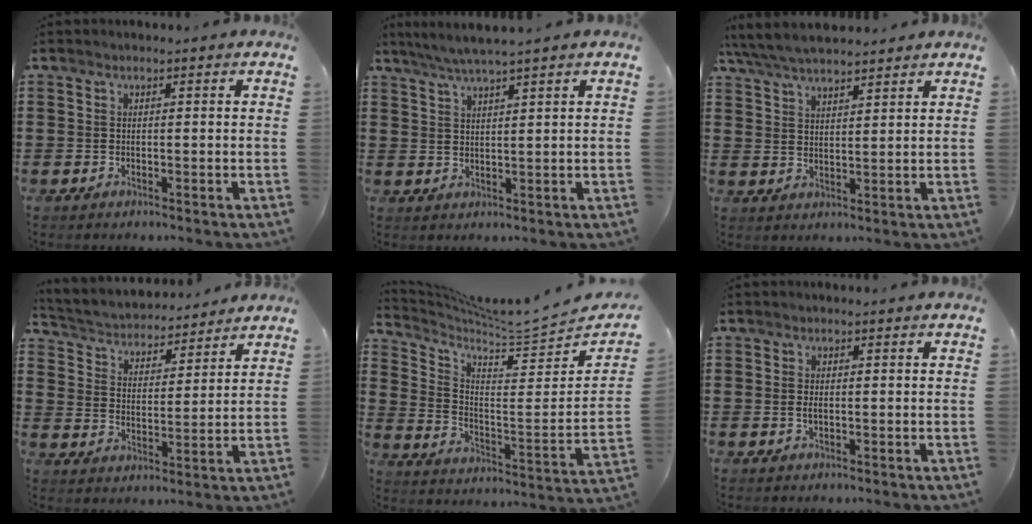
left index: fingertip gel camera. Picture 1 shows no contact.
{"total": 4.0, "force": [3.3, -0.4, 2.2], "torque": [-0.050, -0.007, 0.059]}
{"total": 5.2, "force": [4.8, 0.9, 1.8], "torque": [-0.052, -0.013, 0.089]}
{"total": 3.5, "force": [3.4, 0.6, 0.0], "torque": [-0.023, -0.028, 0.053]}
{"total": 5.4, "force": [5.1, 0.2, 1.6], "torque": [-0.054, -0.061, 0.077]}
{"total": 1.0, "force": [0.1, 0.4, 0.9], "torque": [-0.019, 0.001, 0.001]}